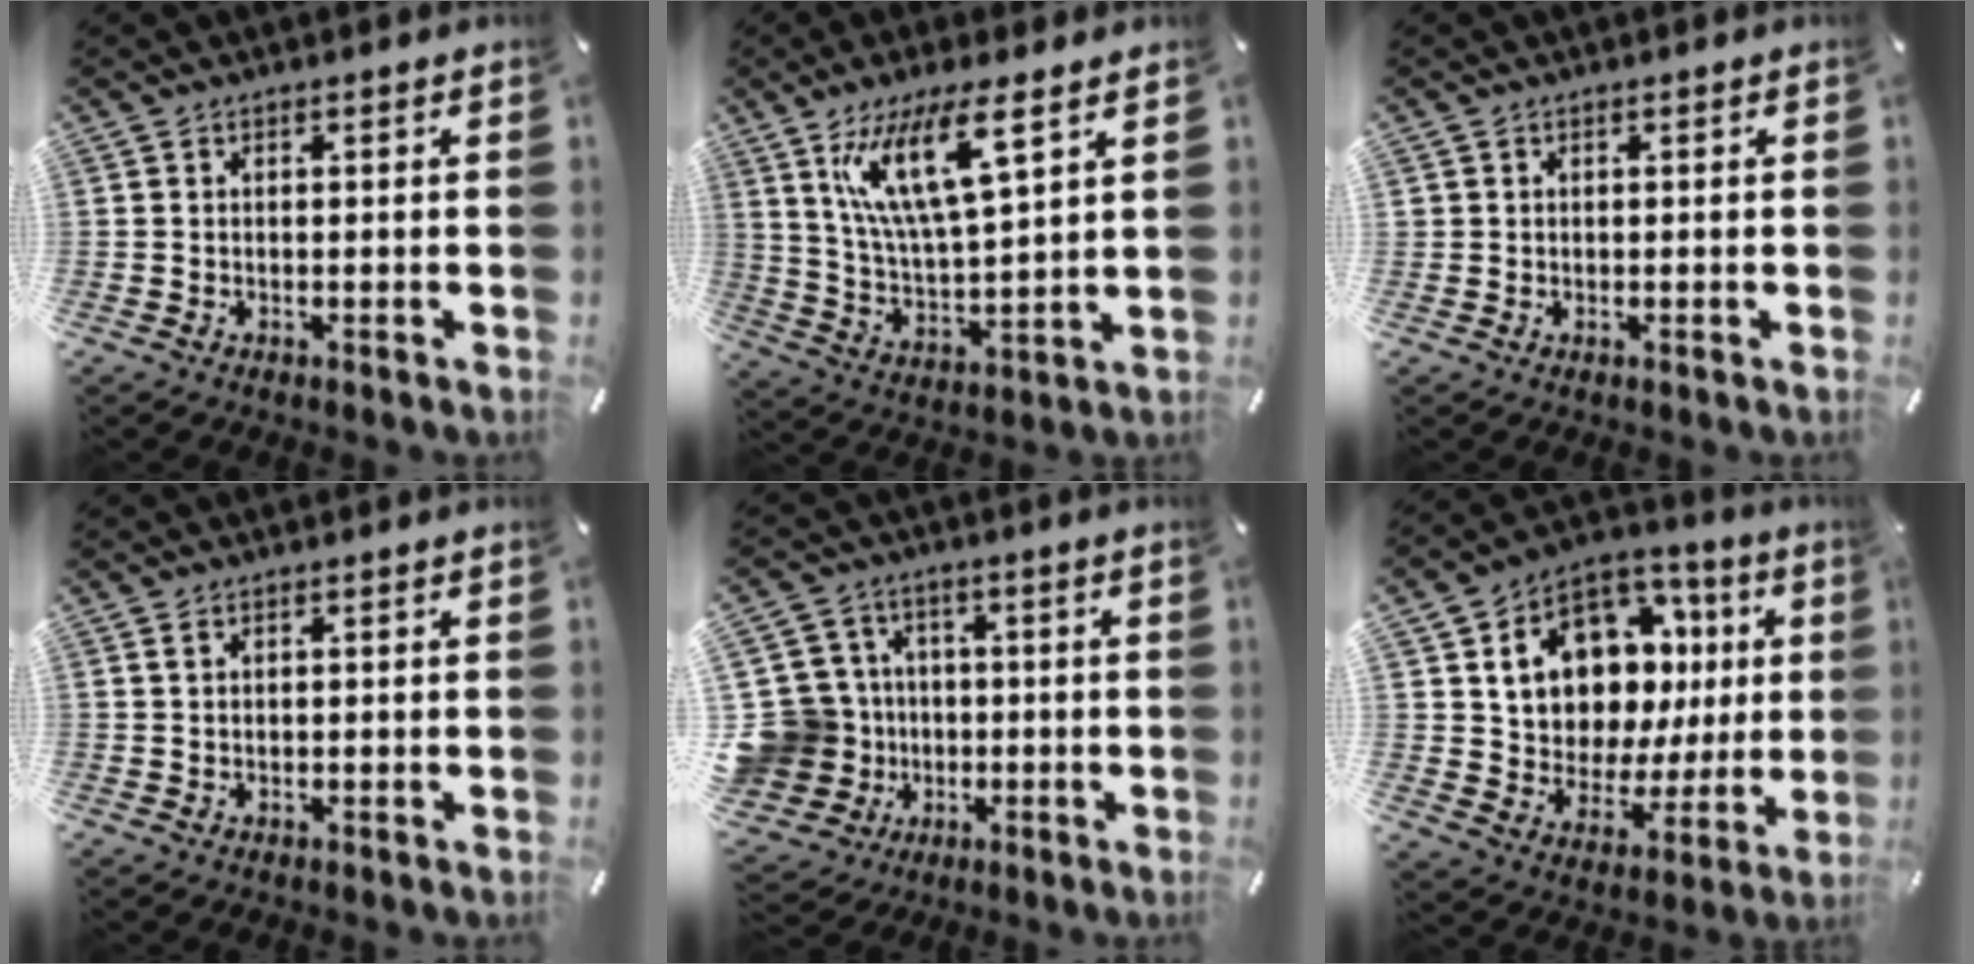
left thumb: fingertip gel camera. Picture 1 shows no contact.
{"total": 14.7, "force": [8.6, 3.4, 11.4], "torque": [-0.248, -0.020, 0.143]}
{"total": 0.8, "force": [0.2, 0.8, 0.0], "torque": [0.001, 0.003, 0.004]}
{"total": 1.0, "force": [0.4, 0.6, 0.8], "torque": [-0.015, 0.003, 0.005]}
{"total": 15.3, "force": [-1.8, 14.3, 5.2], "torque": [-0.128, 0.015, -0.021]}
{"total": 16.0, "force": [6.4, 12.0, 8.6], "torque": [-0.141, -0.045, 0.125]}